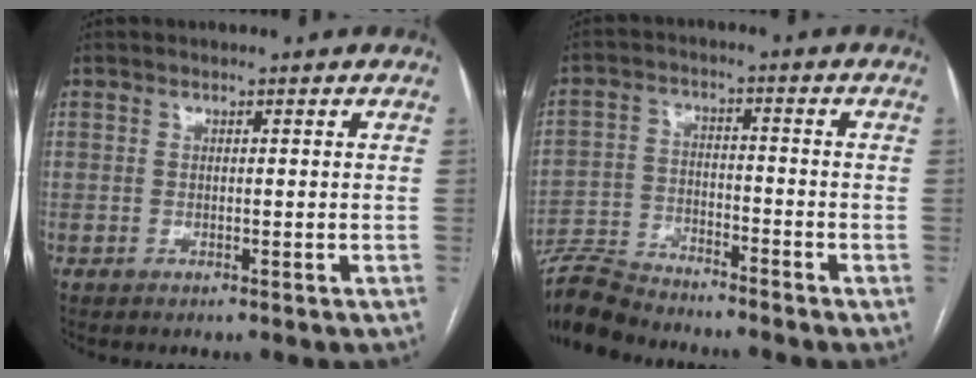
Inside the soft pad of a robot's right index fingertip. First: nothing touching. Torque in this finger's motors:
{"motor_torque": [-0.24, -0.24, -1.00, -0.21]}